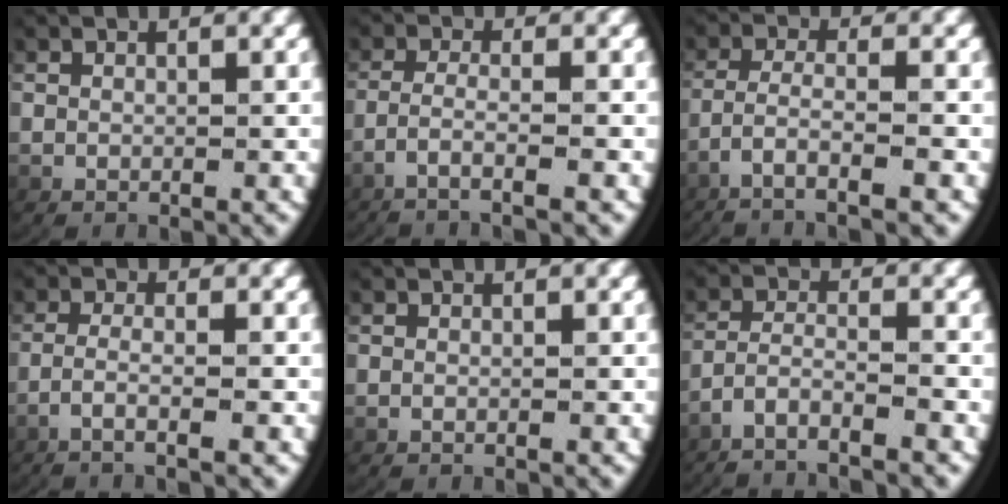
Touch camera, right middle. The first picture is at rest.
{"total": 3.0, "force": [-2.1, 0.0, 2.2], "torque": [-0.059, -0.013, -0.029]}
{"total": 4.2, "force": [-2.8, 0.8, 3.0], "torque": [-0.072, -0.018, -0.038]}
{"total": 2.6, "force": [-1.5, 0.0, 2.1], "torque": [-0.060, -0.012, -0.020]}
{"total": 0.0}
{"total": 4.9, "force": [-4.3, 1.3, 1.8], "torque": [-0.053, -0.022, -0.065]}